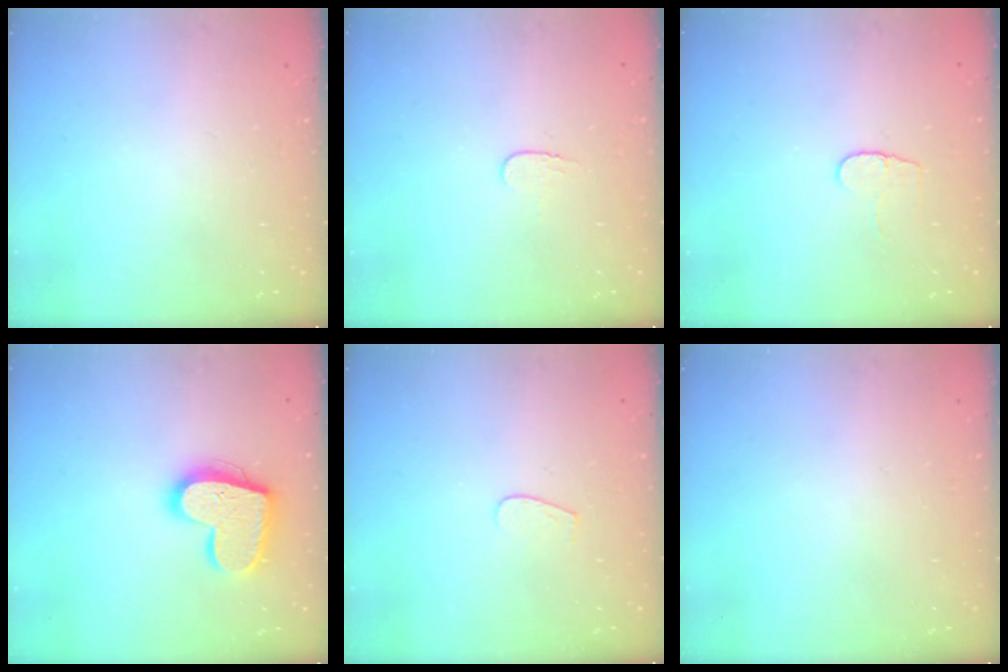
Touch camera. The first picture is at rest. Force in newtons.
{"total": 3.4, "press": 3.4, "slide": 0.4}
{"total": 4.8, "press": 4.8, "slide": 0.4}
{"total": 17.4, "press": 17.3, "slide": 1.4}
{"total": 3.3, "press": 3.3, "slide": 0.2}
{"total": 0.6, "press": 0.6, "slide": 0.2}